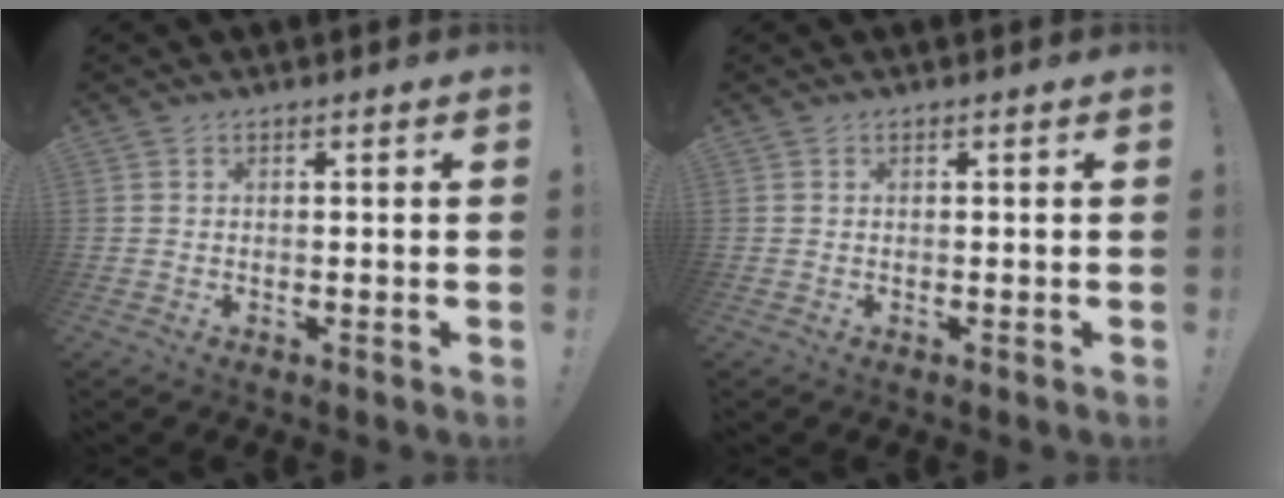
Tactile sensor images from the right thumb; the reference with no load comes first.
{"total": 0.0}